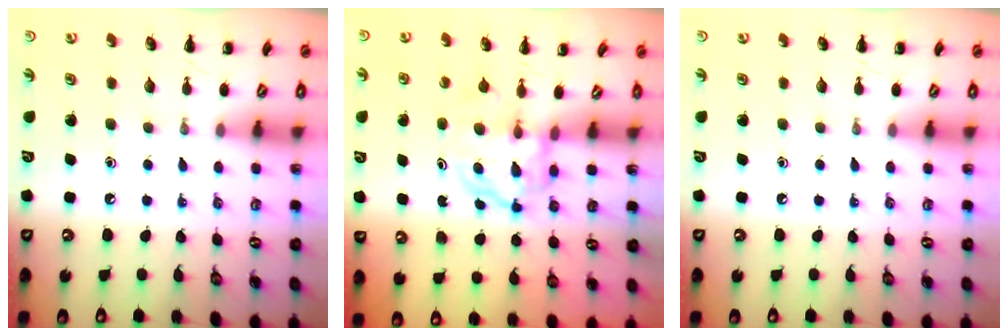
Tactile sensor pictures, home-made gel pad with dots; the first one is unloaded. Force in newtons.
{"total": 3.9, "press": 3.9, "slide": 0.4}
{"total": 0.0}